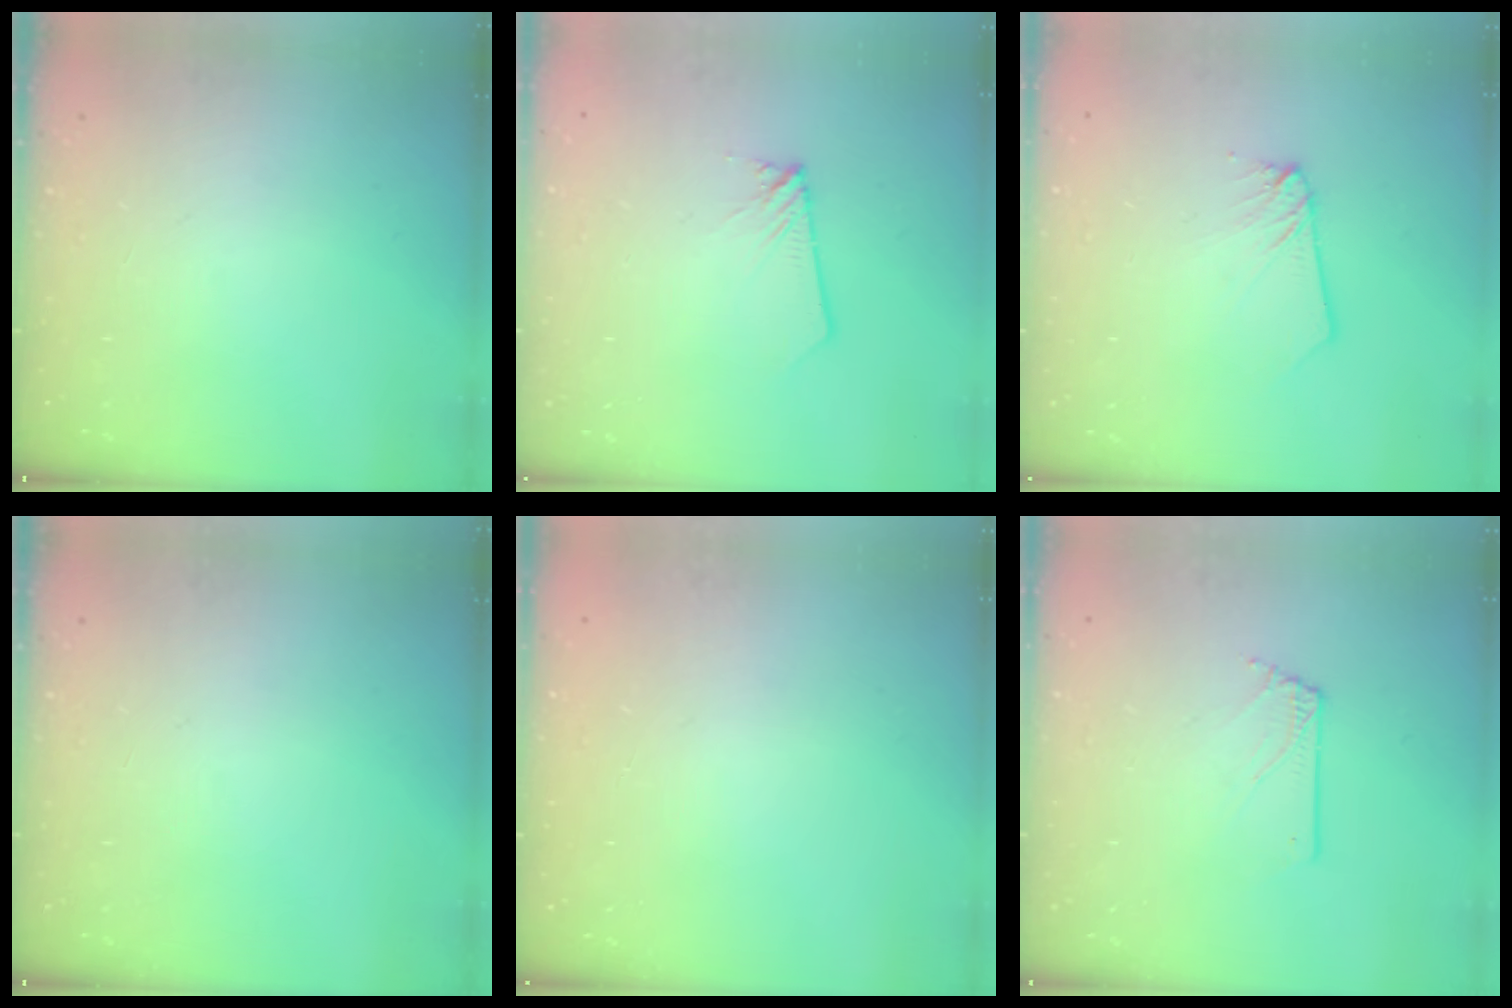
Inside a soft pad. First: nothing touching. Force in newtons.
{"total": 1.7, "press": 1.7, "slide": 0.2}
{"total": 2.0, "press": 2.0, "slide": 0.2}
{"total": 0.0}
{"total": 0.0}
{"total": 1.3, "press": 1.3, "slide": 0.1}